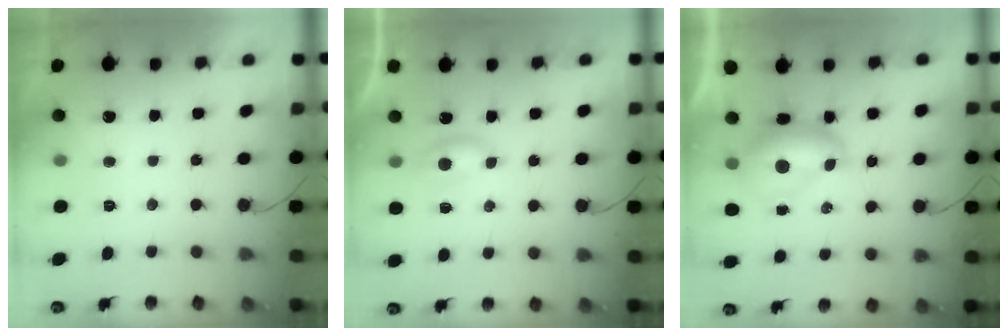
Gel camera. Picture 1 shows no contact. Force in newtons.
{"total": 4.1, "press": 4.1, "slide": 0.4}
{"total": 8.2, "press": 8.1, "slide": 1.0}